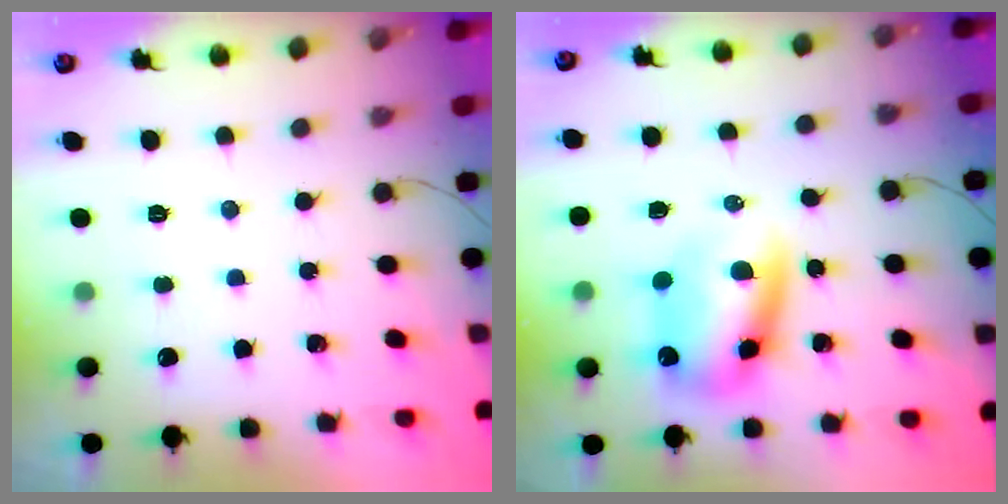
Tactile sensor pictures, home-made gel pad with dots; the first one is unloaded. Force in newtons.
{"total": 8.7, "press": 8.5, "slide": 2.1}